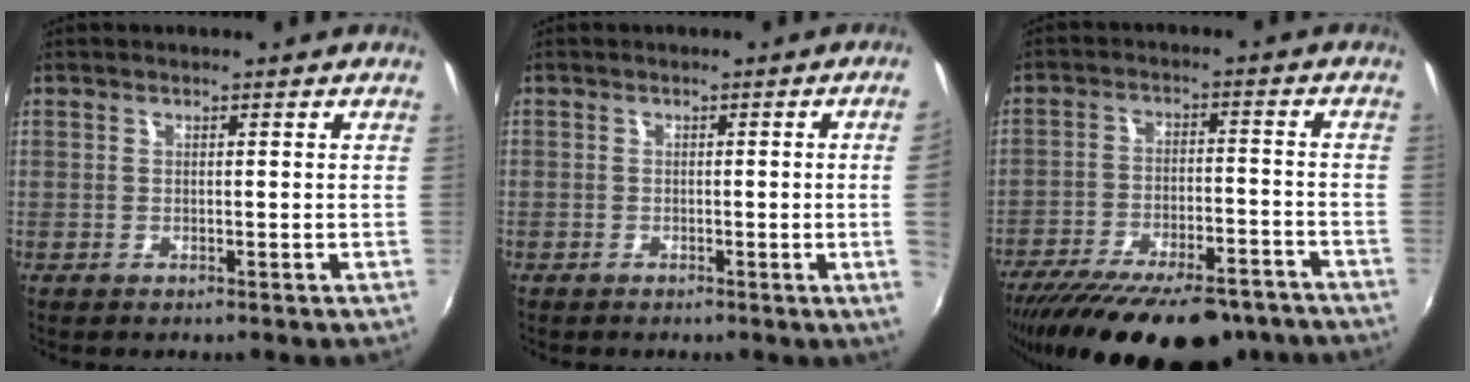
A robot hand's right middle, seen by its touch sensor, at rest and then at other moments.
{"total": 3.0, "force": [-0.2, -1.4, 2.6], "torque": [-0.045, -0.010, 0.003]}
{"total": 24.3, "force": [-19.4, 8.2, 12.1], "torque": [-0.226, -0.034, -0.272]}